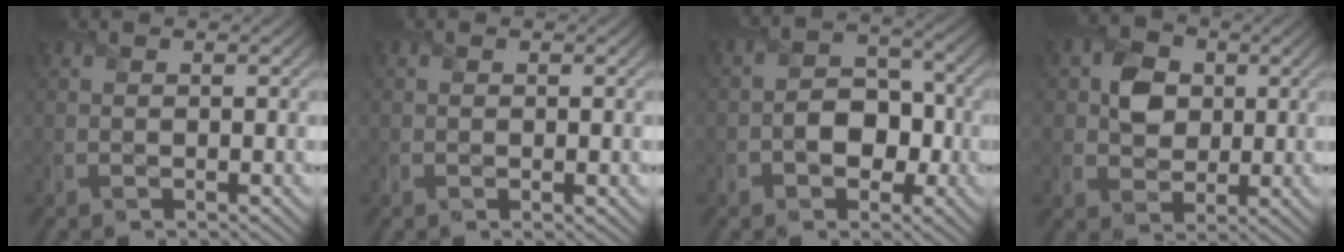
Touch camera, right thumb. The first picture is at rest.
{"total": 1.1, "force": [-0.2, 0.8, 0.7], "torque": [-0.011, -0.007, -0.005]}
{"total": 5.4, "force": [-1.6, 4.1, 3.2], "torque": [-0.022, 0.003, -0.044]}
{"total": 5.2, "force": [0.9, 4.5, 2.5], "torque": [-0.056, 0.006, 0.002]}